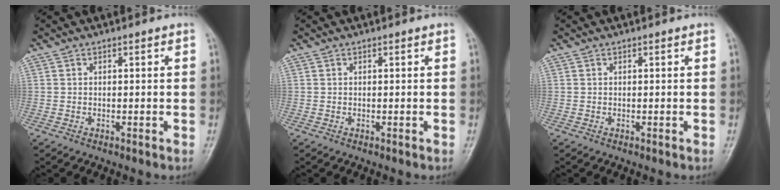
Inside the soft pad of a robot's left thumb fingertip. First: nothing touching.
{"total": 0.0}
{"total": 0.0}